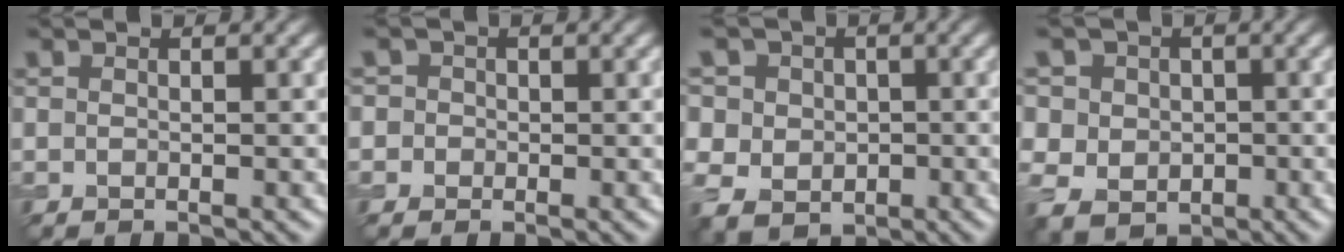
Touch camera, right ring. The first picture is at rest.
{"total": 1.8, "force": [0.3, 1.7, 0.4], "torque": [0.018, 0.011, -0.019]}
{"total": 8.7, "force": [1.9, 7.8, 3.4], "torque": [-0.089, 0.025, 0.014]}
{"total": 7.9, "force": [1.6, 7.1, 3.0], "torque": [-0.075, 0.025, 0.007]}